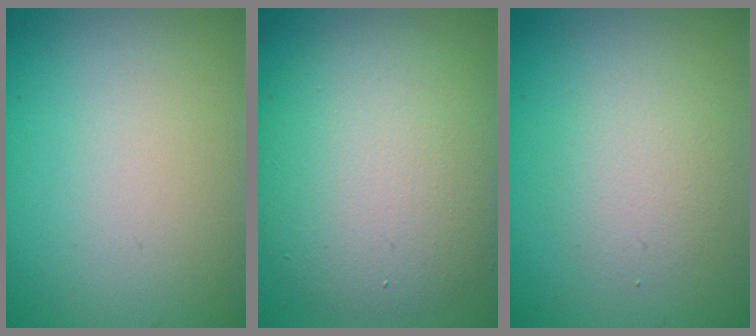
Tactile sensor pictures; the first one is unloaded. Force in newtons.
{"total": 7.7, "press": 7.6, "slide": 0.3}
{"total": 2.1, "press": 2.1, "slide": 0.1}